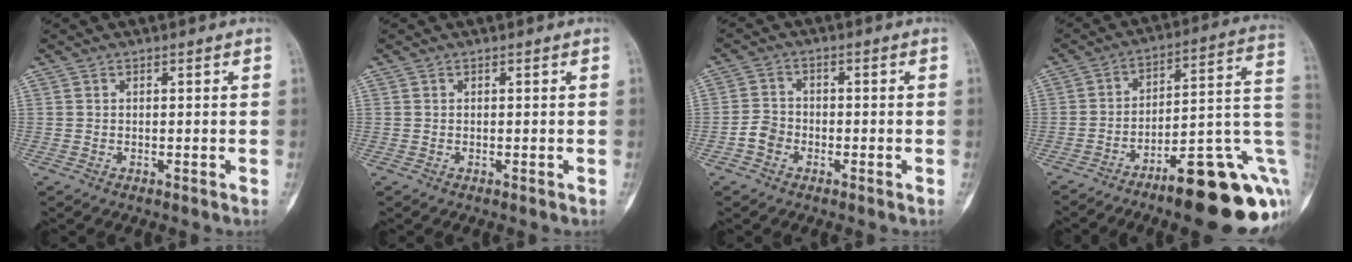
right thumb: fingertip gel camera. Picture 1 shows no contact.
{"total": 0.0}
{"total": 3.6, "force": [-1.6, 2.9, 1.5], "torque": [-0.018, 0.015, -0.037]}
{"total": 22.2, "force": [-9.5, 5.8, 19.2], "torque": [-0.188, 0.077, -0.130]}